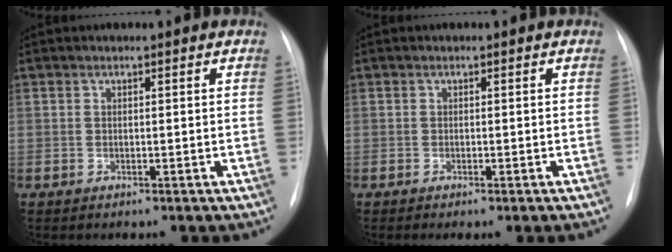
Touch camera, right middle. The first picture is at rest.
{"total": 1.3, "force": [-0.8, -0.3, 0.9], "torque": [-0.015, -0.002, -0.008]}